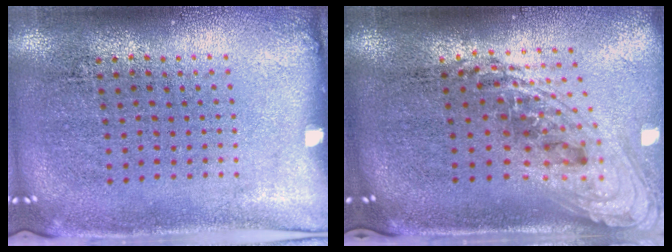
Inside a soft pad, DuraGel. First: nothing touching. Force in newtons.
{"total": 2.4, "press": 1.7, "slide": 1.7}